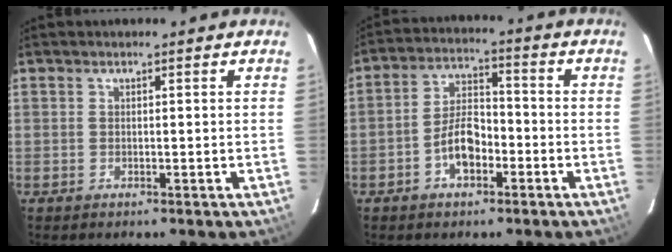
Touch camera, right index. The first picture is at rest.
{"total": 7.5, "force": [-3.3, 3.9, 5.4], "torque": [-0.107, 0.019, -0.054]}